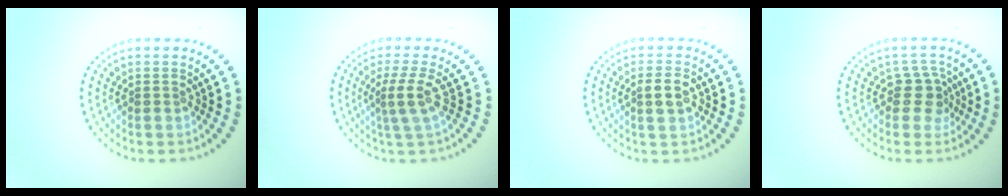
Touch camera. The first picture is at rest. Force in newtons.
{"total": 2.5, "press": 1.9, "slide": 1.7}
{"total": 2.1, "press": 2.0, "slide": 0.3}
{"total": 2.5, "press": 2.0, "slide": 1.5}